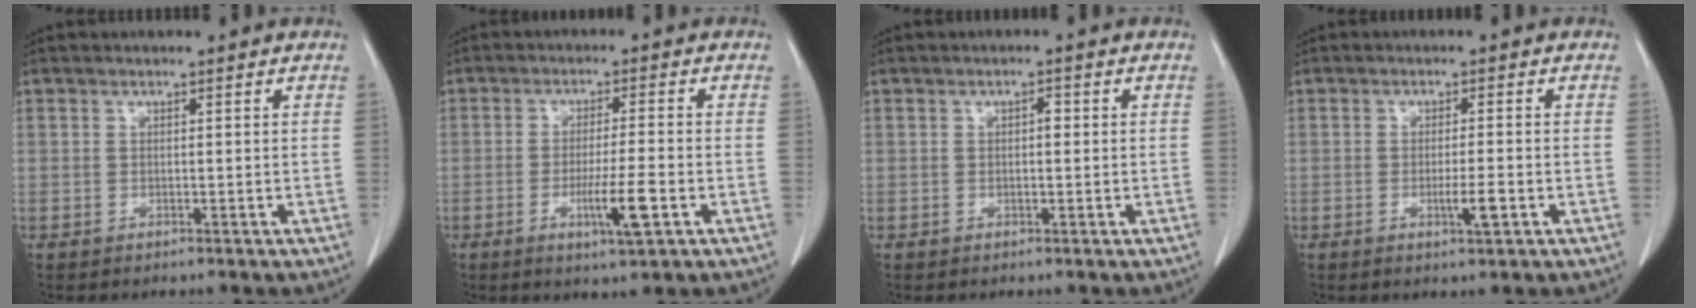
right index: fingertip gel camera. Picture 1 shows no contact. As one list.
[{"total": 6.3, "force": [-2.3, 0.1, 5.9], "torque": [-0.100, -0.011, -0.039]}, {"total": 1.3, "force": [0.2, 0.7, 1.1], "torque": [-0.013, 0.006, 0.003]}, {"total": 3.1, "force": [-1.0, 0.2, 2.9], "torque": [-0.047, -0.004, -0.016]}]